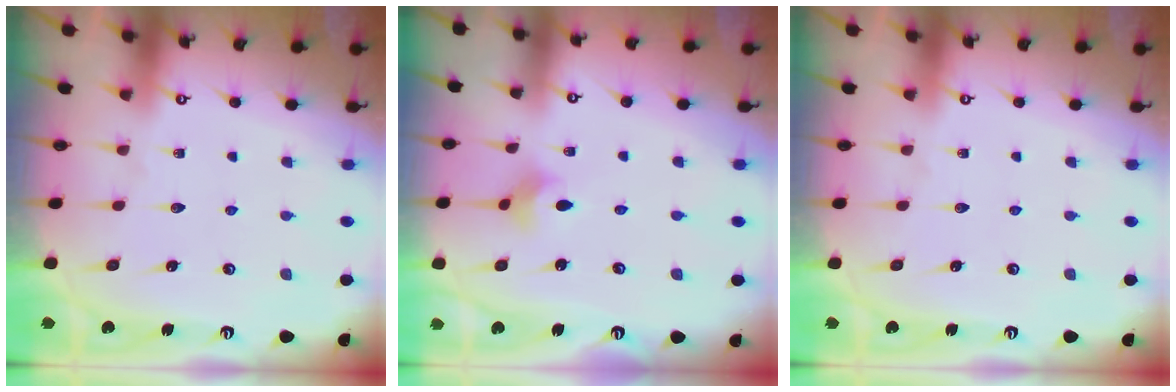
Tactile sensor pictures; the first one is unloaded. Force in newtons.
{"total": 2.7, "press": 2.7, "slide": 0.5}
{"total": 0.0}